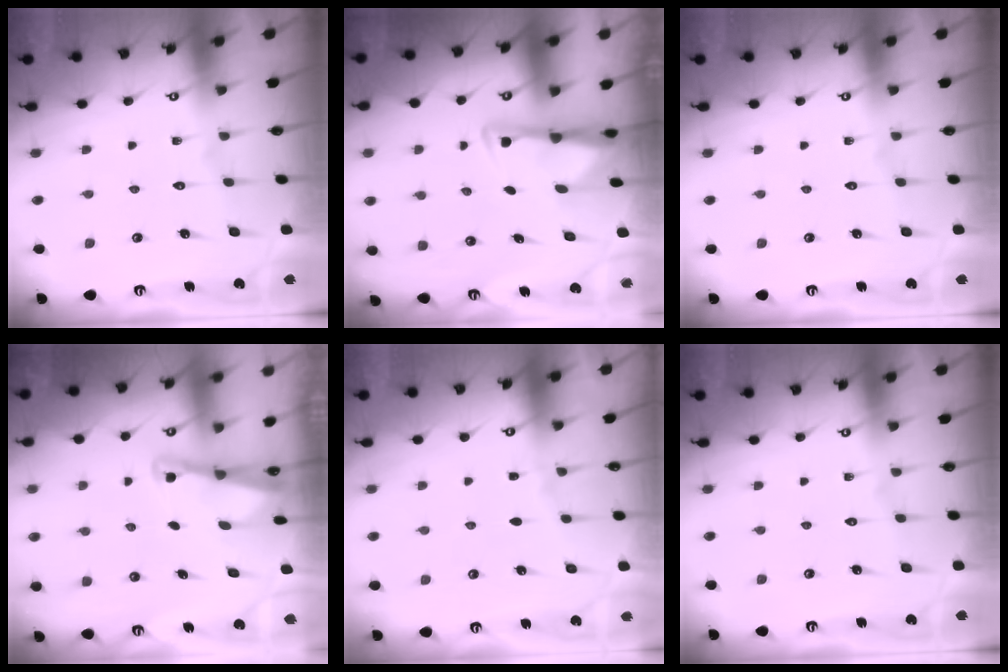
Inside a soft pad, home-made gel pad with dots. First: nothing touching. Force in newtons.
{"total": 3.0, "press": 2.9, "slide": 0.5}
{"total": 0.0}
{"total": 2.2, "press": 2.2, "slide": 0.3}
{"total": 2.4, "press": 2.4, "slide": 0.5}
{"total": 0.0}